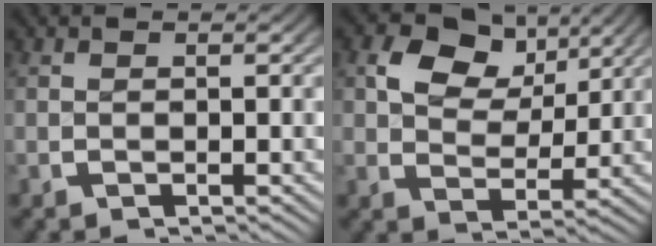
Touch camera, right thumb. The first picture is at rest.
{"total": 6.1, "force": [2.6, 4.3, 3.5], "torque": [-0.063, -0.012, 0.042]}